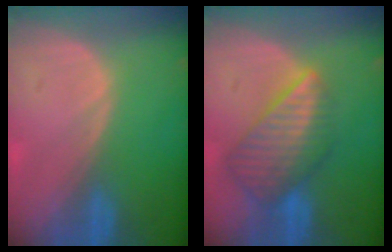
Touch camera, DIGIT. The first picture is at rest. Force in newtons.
{"total": 8.6, "press": 7.5, "slide": 4.1}